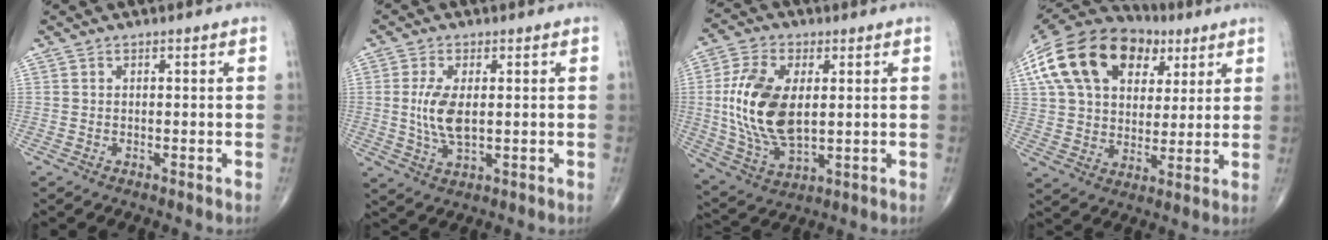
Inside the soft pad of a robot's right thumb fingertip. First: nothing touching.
{"total": 7.2, "force": [0.5, 3.3, 6.4], "torque": [-0.137, -0.009, 0.014]}
{"total": 16.3, "force": [1.6, 8.9, 13.5], "torque": [-0.271, -0.008, 0.038]}
{"total": 24.6, "force": [10.0, 16.2, 15.6], "torque": [-0.286, 0.026, 0.175]}